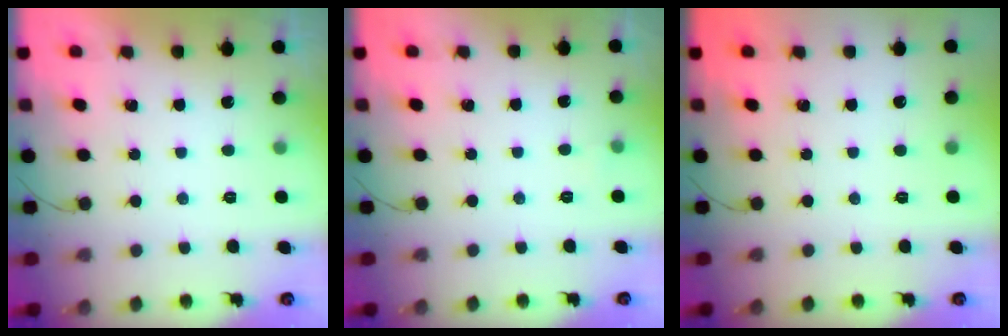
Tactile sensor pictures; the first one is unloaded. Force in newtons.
{"total": 2.4, "press": 2.2, "slide": 0.9}
{"total": 0.0}